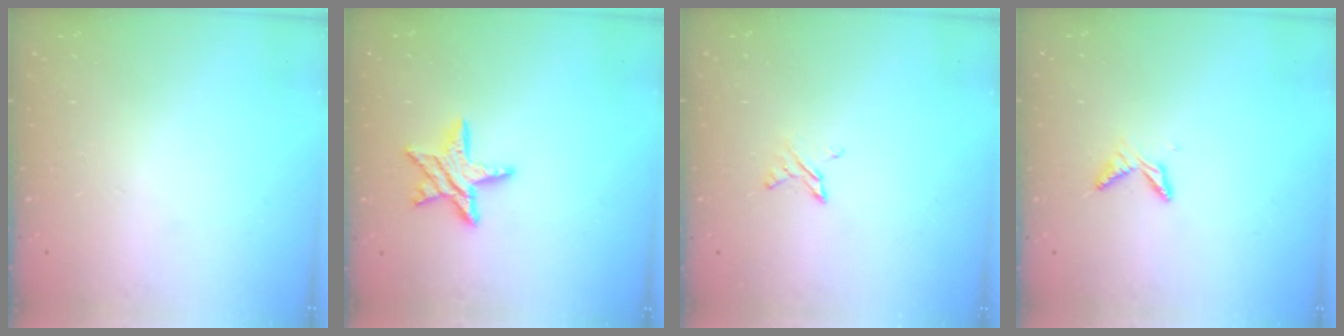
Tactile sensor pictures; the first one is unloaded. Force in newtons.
{"total": 9.8, "press": 9.8, "slide": 0.7}
{"total": 3.8, "press": 3.7, "slide": 0.4}
{"total": 5.6, "press": 5.5, "slide": 0.5}